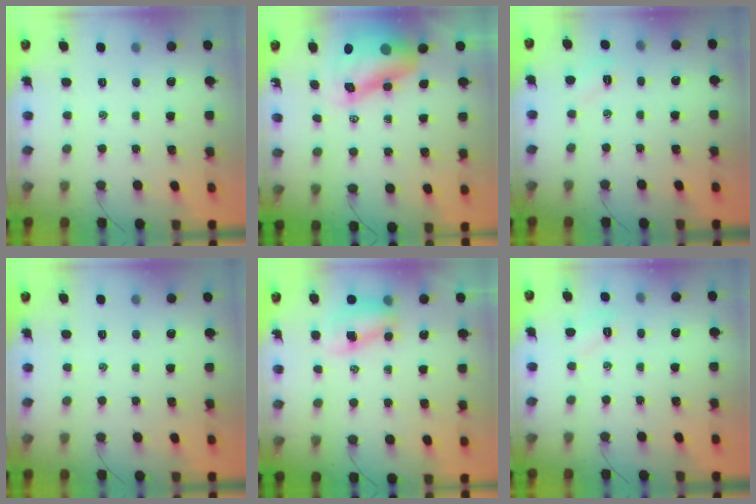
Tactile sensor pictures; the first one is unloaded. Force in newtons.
{"total": 12.8, "press": 12.1, "slide": 4.2}
{"total": 4.1, "press": 3.9, "slide": 1.1}
{"total": 0.0}
{"total": 8.4, "press": 8.3, "slide": 1.1}
{"total": 4.8, "press": 4.6, "slide": 1.1}